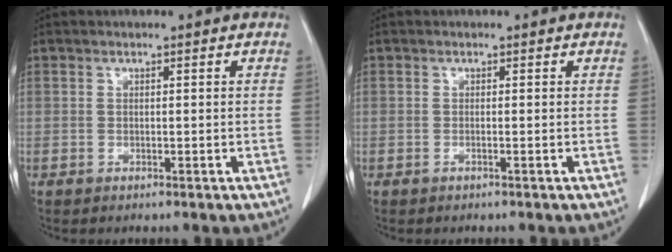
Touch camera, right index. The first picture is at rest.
{"total": 0.0}